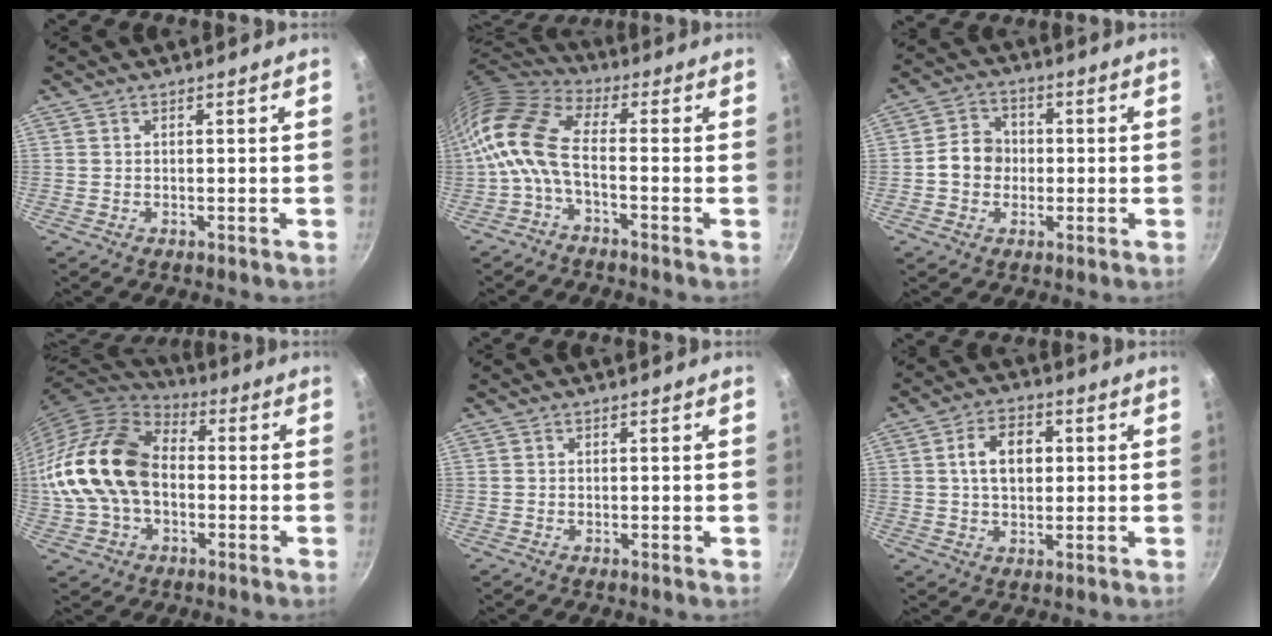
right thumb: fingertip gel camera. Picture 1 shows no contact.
{"total": 11.3, "force": [-2.4, 5.2, 9.7], "torque": [-0.206, 0.032, -0.069]}
{"total": 7.3, "force": [-0.5, 6.4, 3.4], "torque": [-0.027, 0.016, -0.022]}
{"total": 19.3, "force": [-1.1, 13.5, 13.8], "torque": [-0.253, 0.040, -0.030]}
{"total": 0.0}
{"total": 8.4, "force": [1.3, 5.7, 6.0], "torque": [-0.079, 0.011, 0.016]}